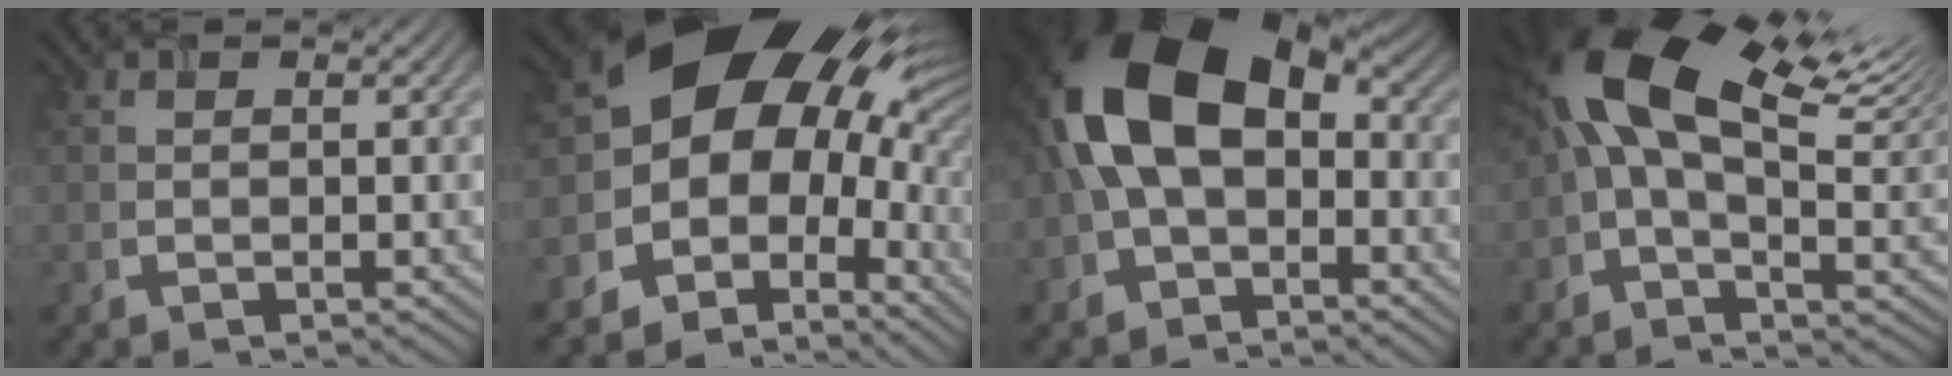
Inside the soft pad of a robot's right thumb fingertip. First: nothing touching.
{"total": 13.9, "force": [-1.2, 10.9, 8.5], "torque": [-0.123, -0.012, -0.021]}
{"total": 14.5, "force": [-0.2, 9.3, 11.1], "torque": [-0.229, 0.008, -0.009]}
{"total": 16.7, "force": [4.9, 7.6, 14.1], "torque": [-0.262, 0.020, 0.081]}